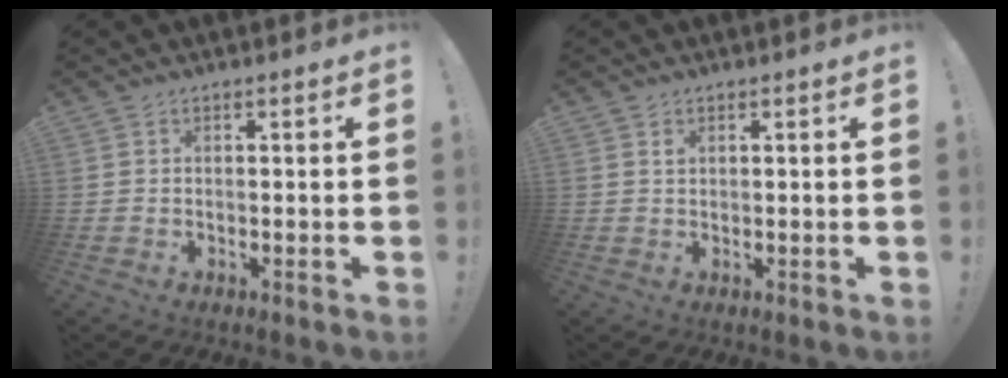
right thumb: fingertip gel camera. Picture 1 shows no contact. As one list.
[{"total": 0.9, "force": [0.6, 0.6, 0.3], "torque": [0.008, -0.006, 0.010]}]